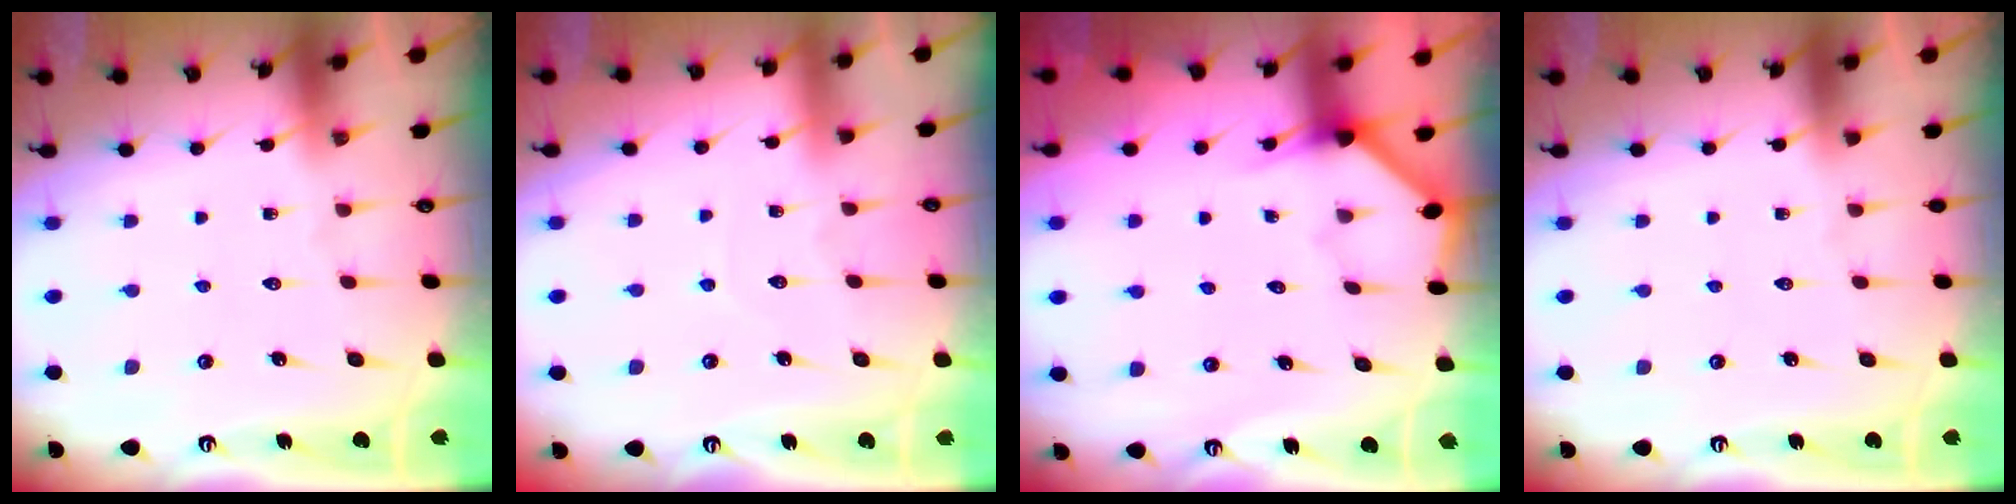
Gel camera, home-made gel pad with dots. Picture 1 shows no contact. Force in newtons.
{"total": 2.7, "press": 2.7, "slide": 0.2}
{"total": 3.7, "press": 3.7, "slide": 0.4}
{"total": 0.0}